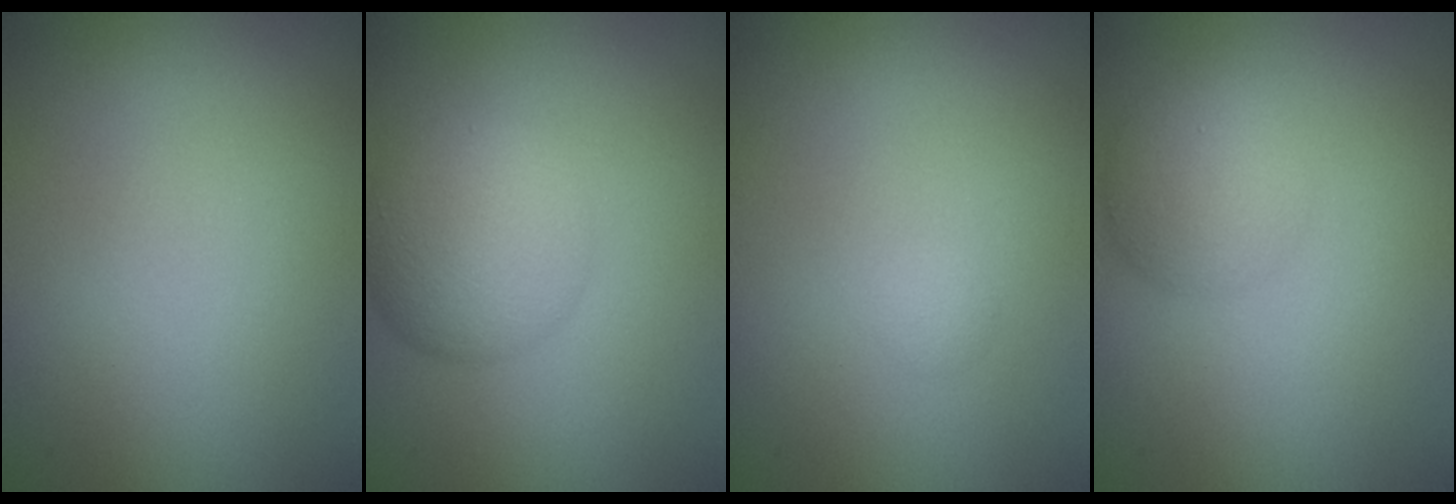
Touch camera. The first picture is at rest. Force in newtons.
{"total": 5.7, "press": 5.7, "slide": 0.0}
{"total": 0.6, "press": 0.6, "slide": 0.0}
{"total": 3.5, "press": 3.5, "slide": 0.1}